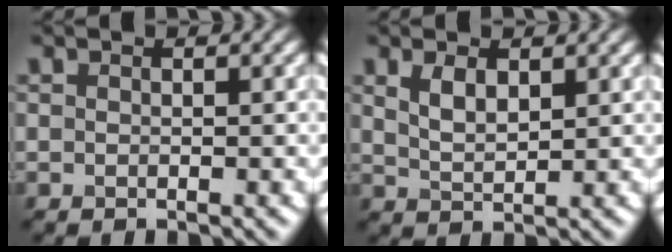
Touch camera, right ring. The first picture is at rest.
{"total": 2.5, "force": [1.3, 1.2, 1.8], "torque": [-0.043, -0.002, 0.030]}